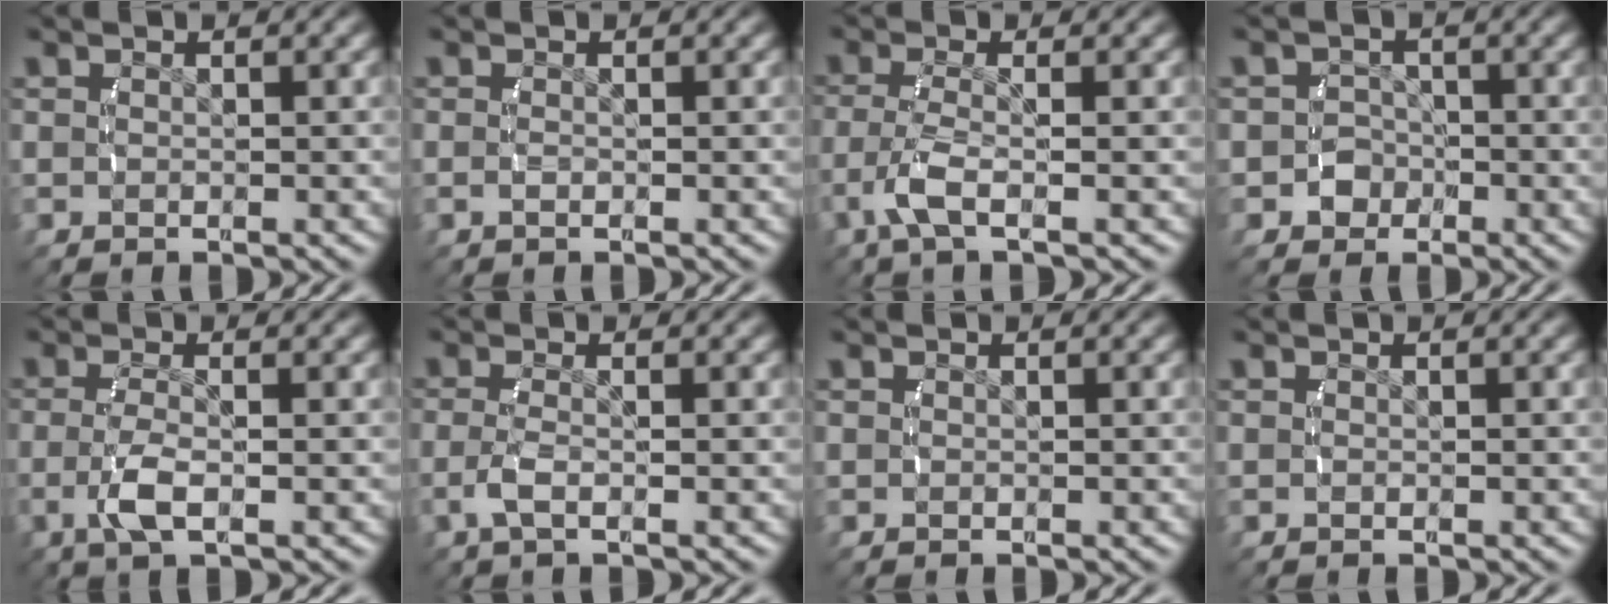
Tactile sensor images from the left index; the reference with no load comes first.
{"total": 0.7, "force": [-0.5, -0.1, 0.5], "torque": [-0.015, -0.009, -0.003]}
{"total": 2.9, "force": [-0.9, 0.5, 2.7], "torque": [-0.078, -0.019, -0.005]}
{"total": 3.5, "force": [-1.5, 3.1, 0.5], "torque": [-0.013, -0.016, -0.023]}
{"total": 2.9, "force": [-0.8, 0.5, 2.7], "torque": [-0.069, -0.015, -0.006]}
{"total": 2.0, "force": [-0.7, 0.1, 1.8], "torque": [-0.056, -0.013, -0.006]}
{"total": 0.0}
{"total": 0.0}